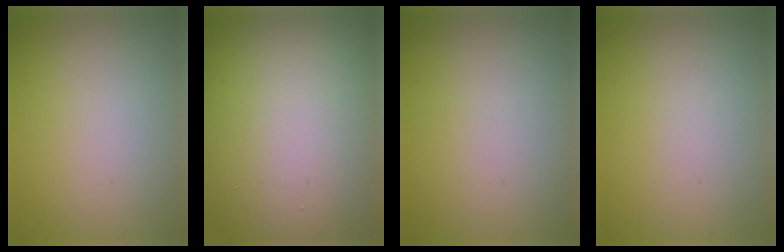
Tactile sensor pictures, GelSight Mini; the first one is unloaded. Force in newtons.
{"total": 20.3, "press": 20.3, "slide": 1.1}
{"total": 0.0}
{"total": 0.0}